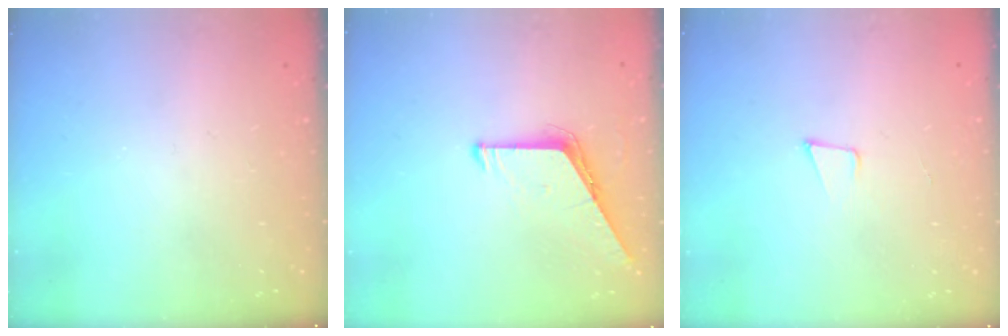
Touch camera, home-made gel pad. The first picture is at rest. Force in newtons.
{"total": 6.5, "press": 6.4, "slide": 0.5}
{"total": 5.0, "press": 4.2, "slide": 2.8}